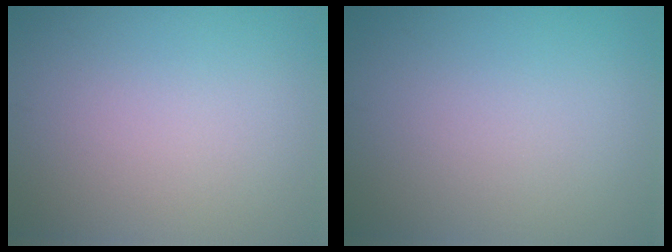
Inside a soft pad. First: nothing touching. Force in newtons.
{"total": 0.0}